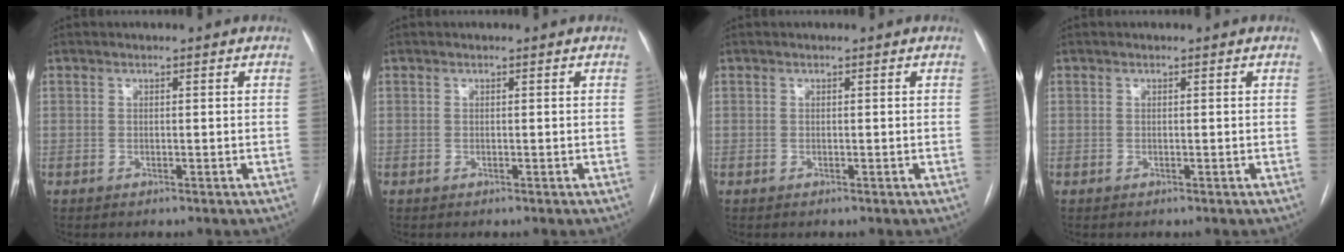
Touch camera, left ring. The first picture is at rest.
{"total": 0.0}
{"total": 0.0}
{"total": 0.0}